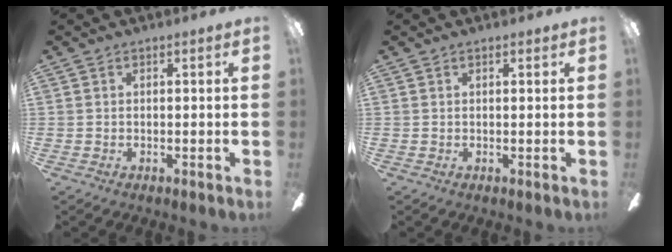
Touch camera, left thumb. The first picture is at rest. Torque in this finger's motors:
{"motor_torque": [0.26, -0.26, 0.21, -0.10, -0.05]}